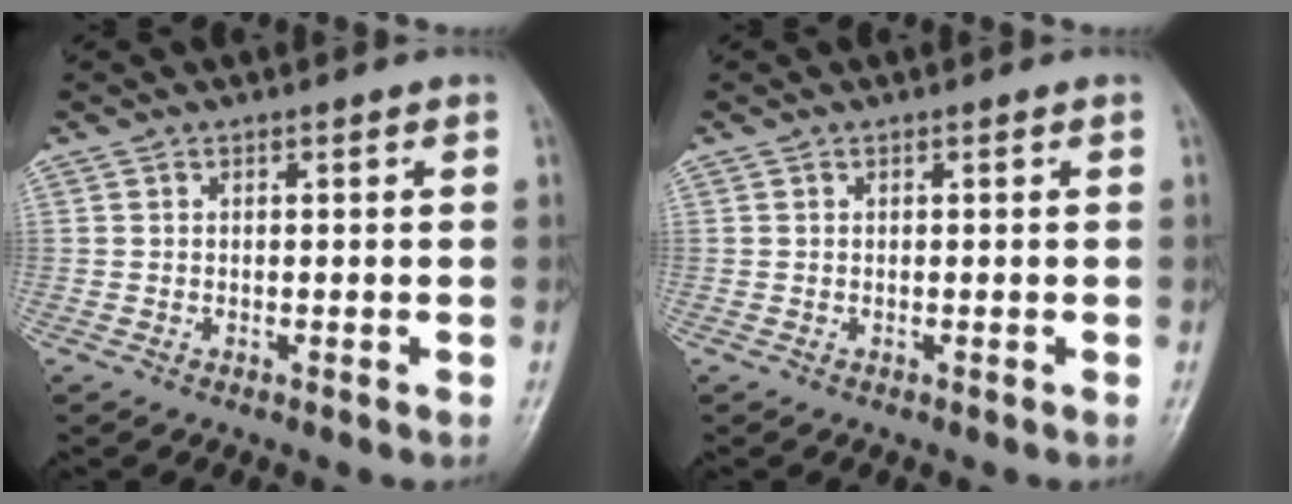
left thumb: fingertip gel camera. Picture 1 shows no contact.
{"total": 0.0}